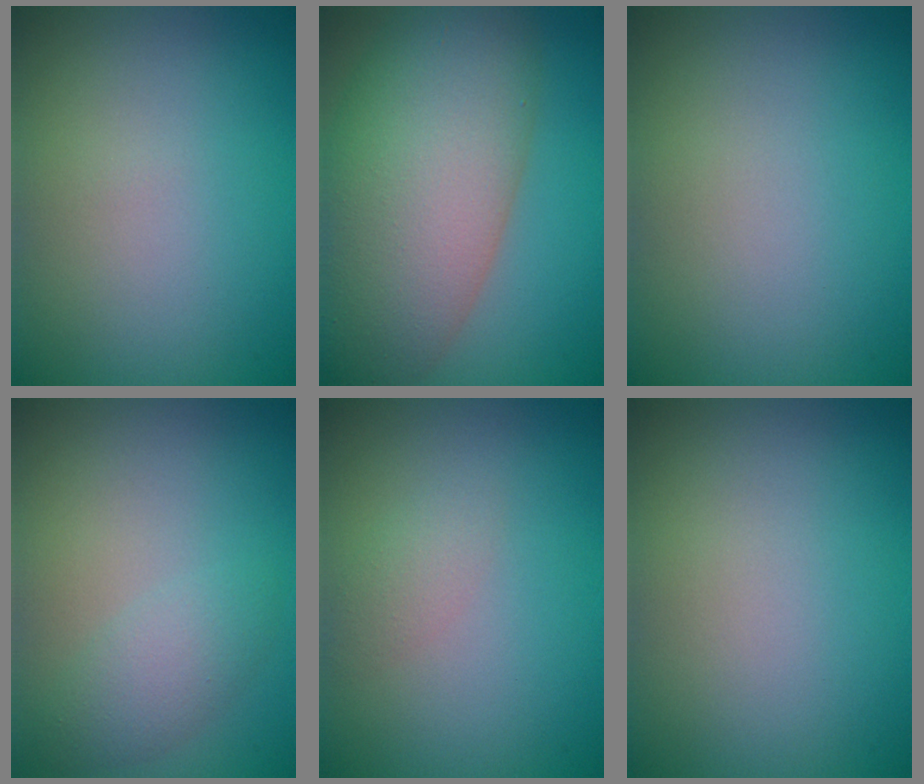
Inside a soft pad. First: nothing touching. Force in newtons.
{"total": 13.1, "press": 13.1, "slide": 1.0}
{"total": 0.0}
{"total": 2.4, "press": 2.4, "slide": 0.2}
{"total": 1.4, "press": 1.4, "slide": 0.1}
{"total": 0.0}